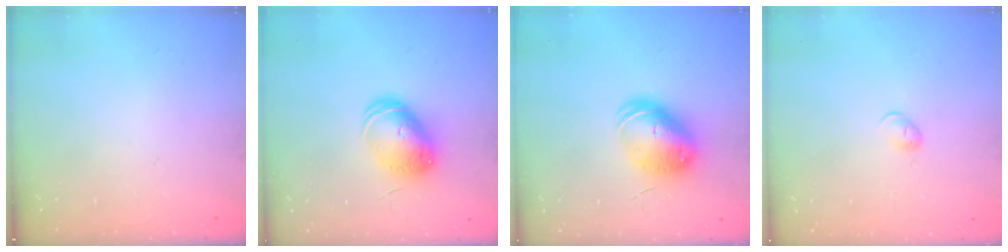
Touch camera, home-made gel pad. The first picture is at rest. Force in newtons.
{"total": 9.4, "press": 9.4, "slide": 0.5}
{"total": 9.3, "press": 9.1, "slide": 2.0}
{"total": 4.2, "press": 4.1, "slide": 0.7}